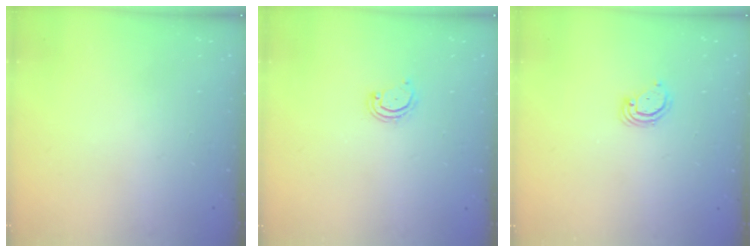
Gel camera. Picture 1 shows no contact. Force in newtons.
{"total": 2.8, "press": 2.8, "slide": 0.2}
{"total": 3.2, "press": 3.2, "slide": 0.4}